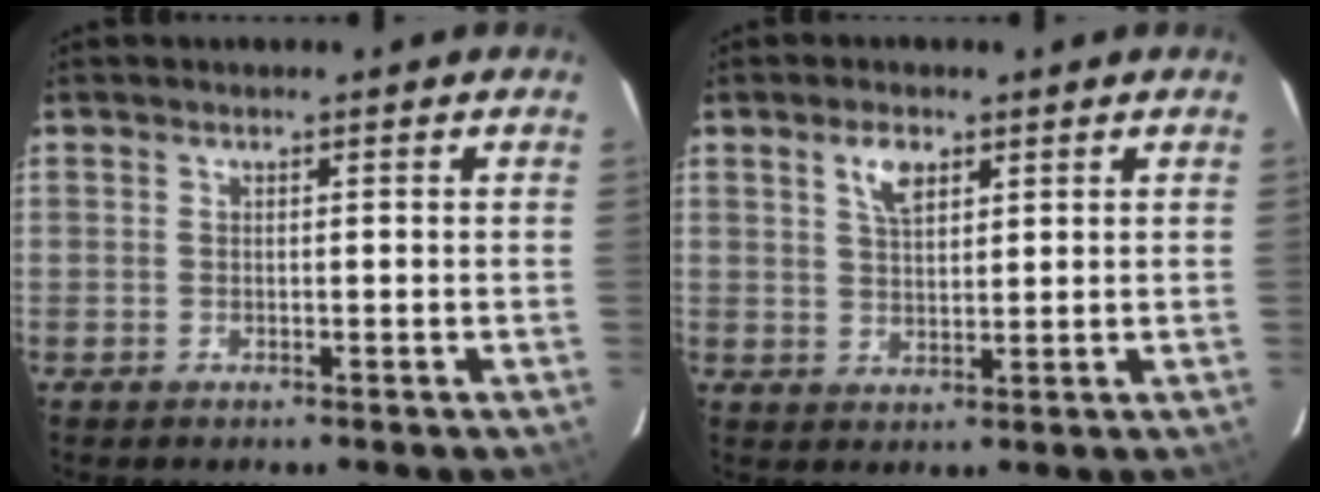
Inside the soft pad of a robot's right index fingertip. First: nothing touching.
{"total": 4.5, "force": [2.4, 2.2, 3.1], "torque": [-0.054, 0.007, 0.046]}